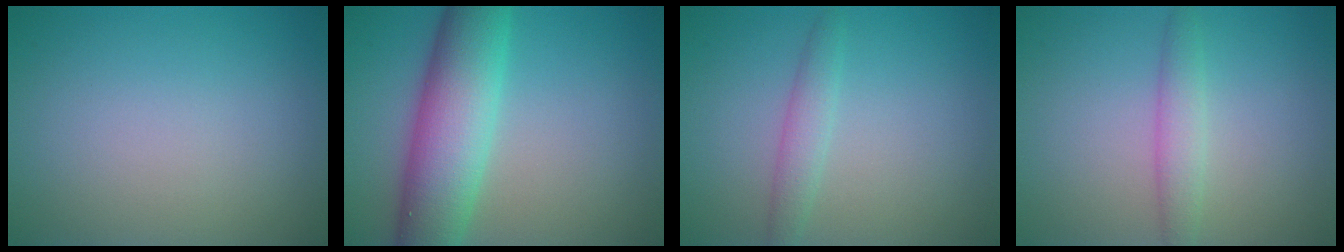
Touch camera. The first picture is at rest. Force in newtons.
{"total": 8.6, "press": 8.6, "slide": 0.2}
{"total": 1.9, "press": 1.9, "slide": 0.1}
{"total": 2.2, "press": 2.2, "slide": 0.0}